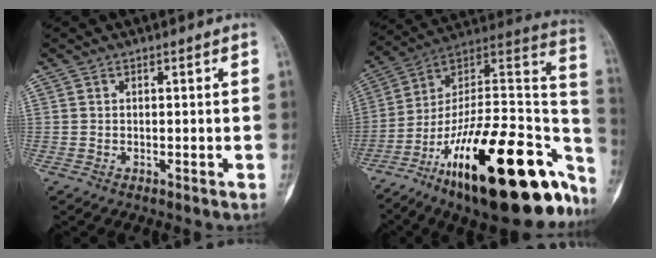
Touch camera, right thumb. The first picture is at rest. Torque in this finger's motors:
{"motor_torque": [3.87, 1.14, 1.37, -1.40, 0.68]}